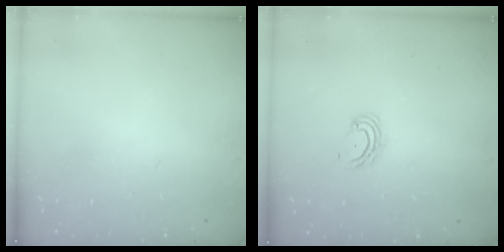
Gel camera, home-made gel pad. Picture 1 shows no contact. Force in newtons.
{"total": 5.0, "press": 5.0, "slide": 0.4}